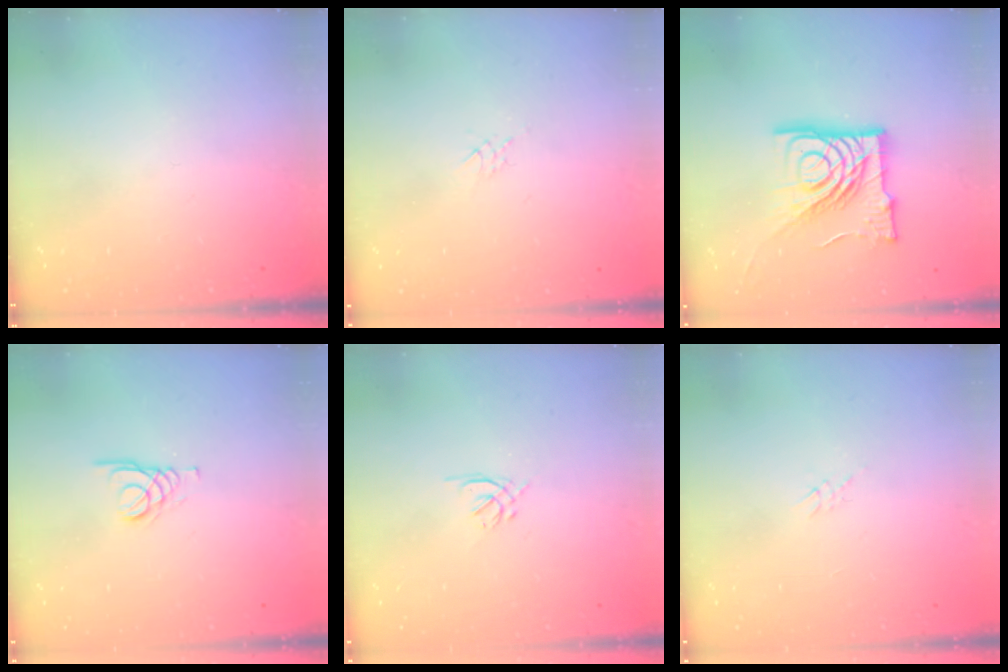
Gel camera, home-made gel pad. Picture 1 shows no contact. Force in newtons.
{"total": 2.2, "press": 2.2, "slide": 0.4}
{"total": 23.5, "press": 23.3, "slide": 2.7}
{"total": 1.4, "press": 1.4, "slide": 0.2}
{"total": 1.3, "press": 1.2, "slide": 0.5}
{"total": 3.7, "press": 3.6, "slide": 0.7}